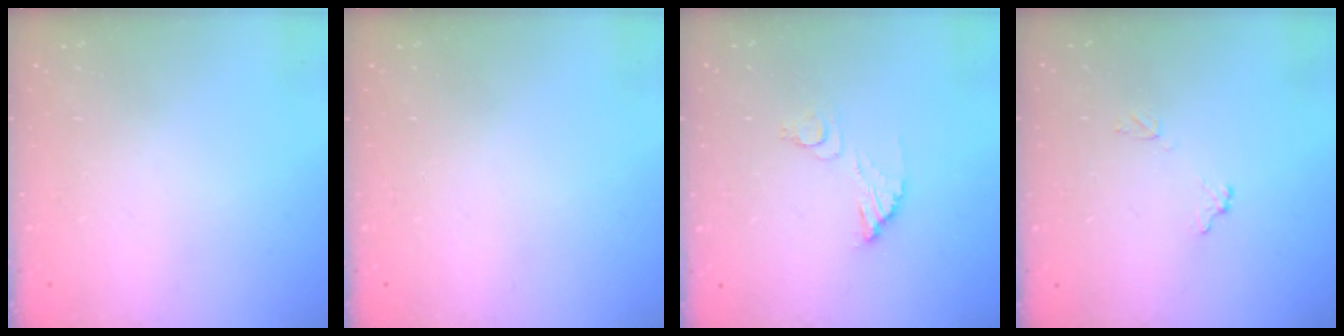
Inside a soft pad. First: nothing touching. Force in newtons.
{"total": 0.0}
{"total": 6.3, "press": 6.3, "slide": 0.4}
{"total": 6.4, "press": 6.4, "slide": 0.3}